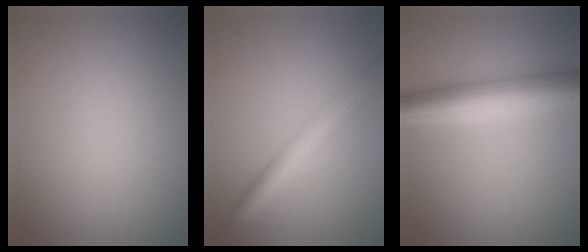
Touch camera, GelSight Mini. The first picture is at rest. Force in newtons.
{"total": 4.2, "press": 4.2, "slide": 0.1}
{"total": 7.0, "press": 7.0, "slide": 0.1}